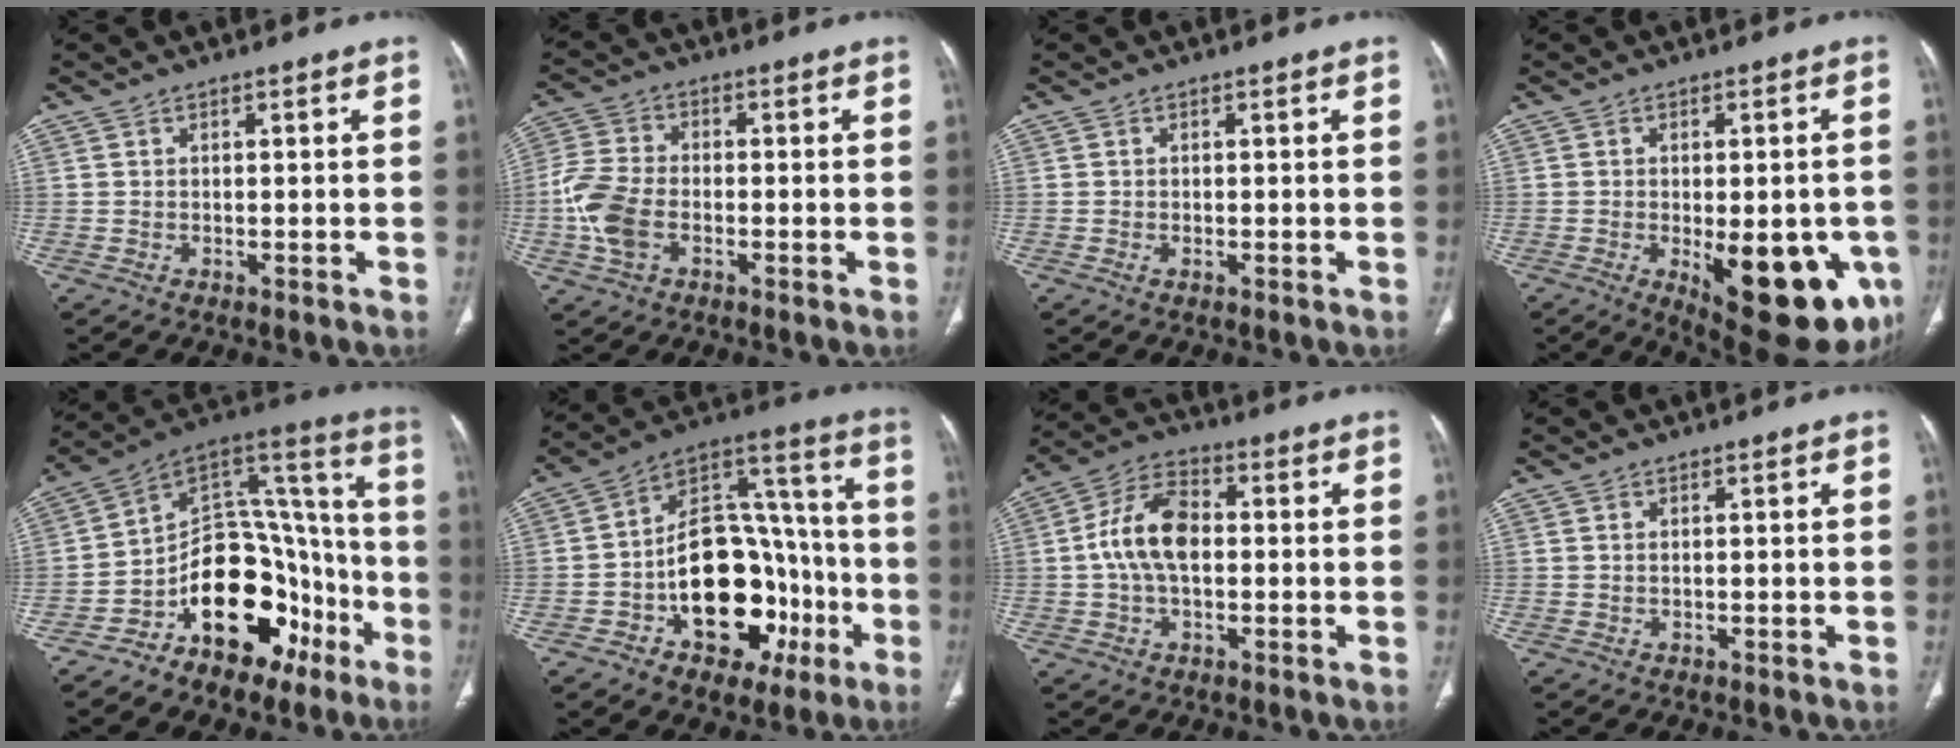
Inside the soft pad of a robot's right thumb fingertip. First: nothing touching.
{"total": 9.0, "force": [-2.3, 5.6, 6.6], "torque": [-0.150, 0.011, -0.051]}
{"total": 0.6, "force": [-0.2, 0.3, 0.5], "torque": [-0.013, 0.000, -0.004]}
{"total": 20.2, "force": [-6.3, 8.6, 17.1], "torque": [-0.160, -0.012, -0.060]}
{"total": 24.1, "force": [-10.8, 14.7, 15.7], "torque": [-0.180, 0.116, -0.160]}
{"total": 24.3, "force": [-7.0, 15.3, 17.5], "torque": [-0.219, 0.061, -0.094]}
{"total": 10.7, "force": [0.1, 6.3, 8.7], "torque": [-0.166, 0.026, -0.005]}
{"total": 0.0}